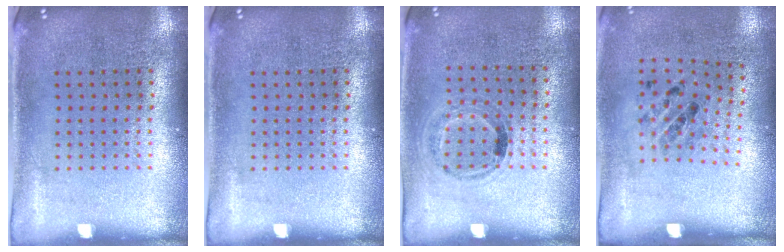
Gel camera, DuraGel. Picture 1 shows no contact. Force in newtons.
{"total": 0.0}
{"total": 1.1, "press": 0.8, "slide": 0.7}
{"total": 1.3, "press": 0.8, "slide": 1.1}